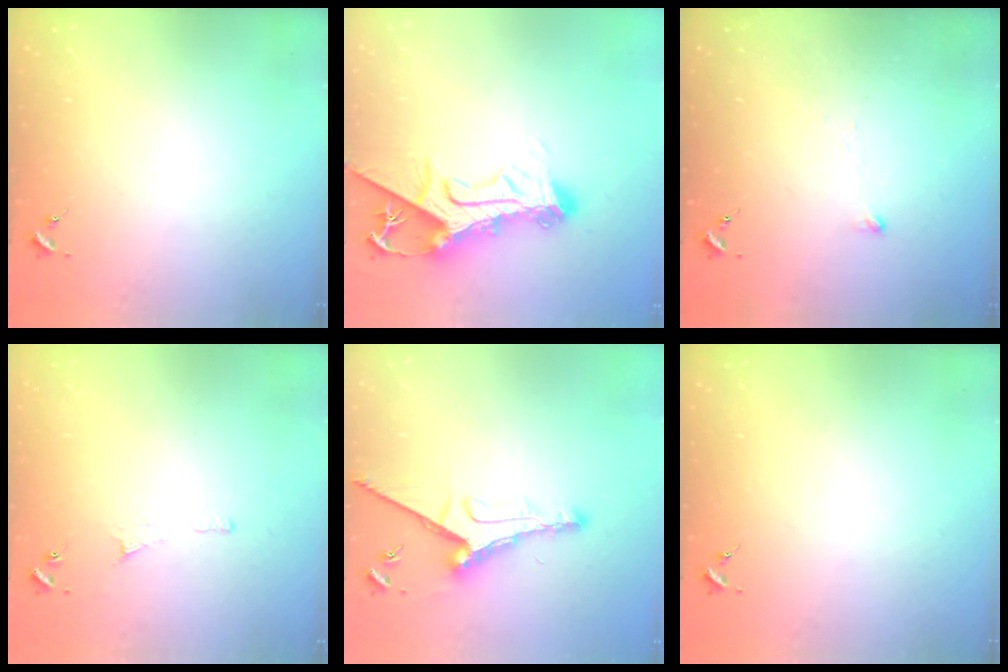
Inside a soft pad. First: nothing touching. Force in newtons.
{"total": 16.0, "press": 15.9, "slide": 1.9}
{"total": 2.5, "press": 2.5, "slide": 0.2}
{"total": 3.9, "press": 3.9, "slide": 0.4}
{"total": 11.0, "press": 11.0, "slide": 0.8}
{"total": 0.0}